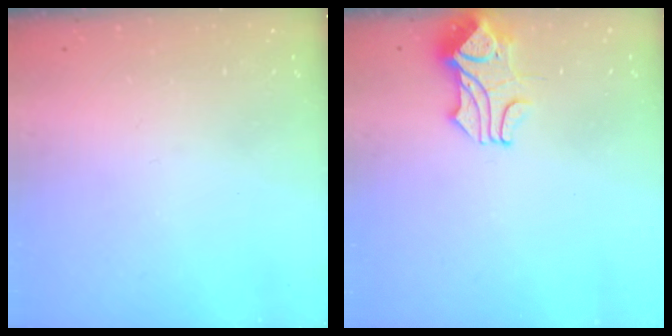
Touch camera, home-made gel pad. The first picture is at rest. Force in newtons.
{"total": 1.8, "press": 1.4, "slide": 1.1}